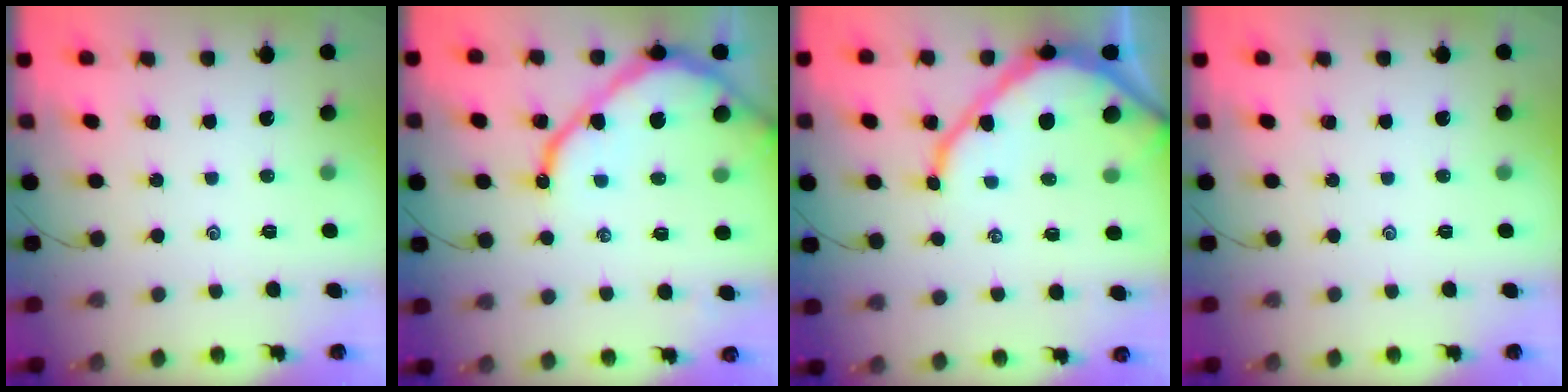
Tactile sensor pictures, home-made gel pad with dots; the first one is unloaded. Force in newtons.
{"total": 12.2, "press": 12.1, "slide": 1.3}
{"total": 12.4, "press": 12.4, "slide": 1.1}
{"total": 0.0}